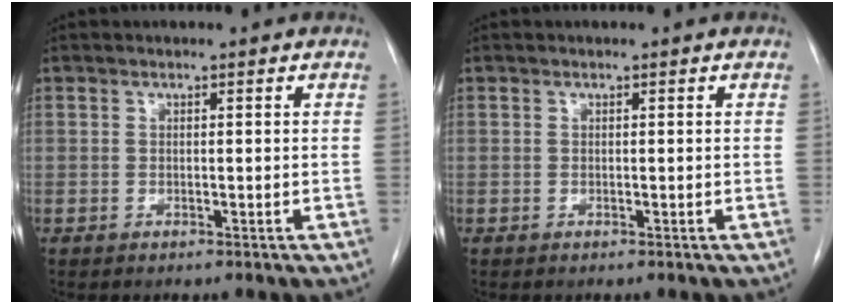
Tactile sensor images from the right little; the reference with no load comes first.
{"total": 0.0}